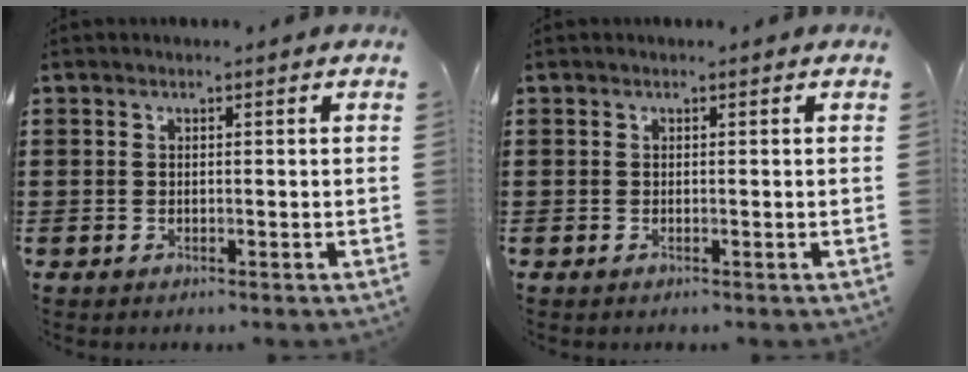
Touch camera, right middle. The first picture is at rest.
{"total": 0.0}